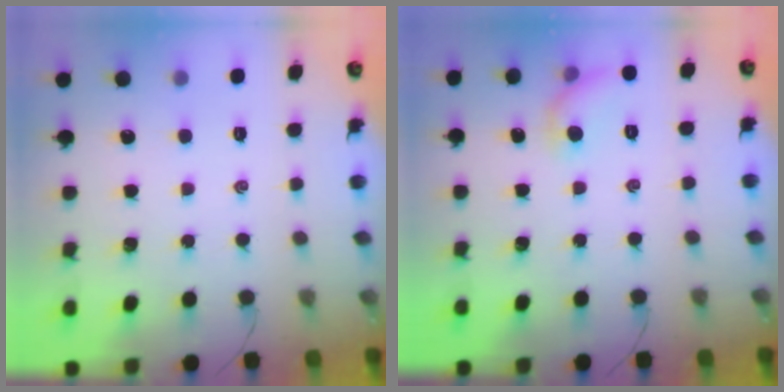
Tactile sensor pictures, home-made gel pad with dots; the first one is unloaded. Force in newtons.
{"total": 6.7, "press": 6.6, "slide": 1.2}